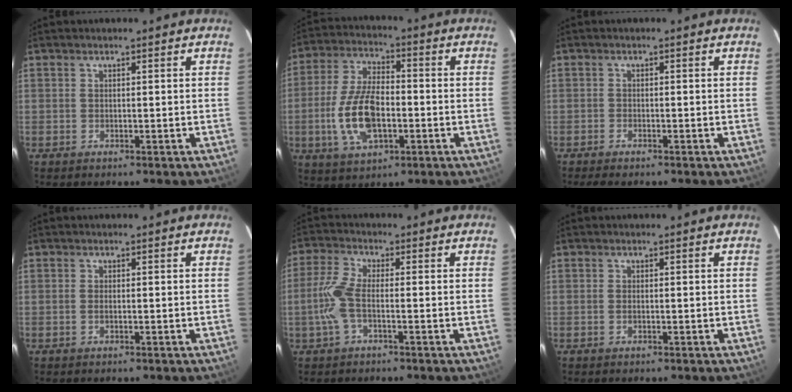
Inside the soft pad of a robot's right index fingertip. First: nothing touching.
{"total": 13.4, "force": [-3.1, 6.7, 11.2], "torque": [-0.236, 0.001, -0.053]}
{"total": 2.6, "force": [-2.3, 0.6, 1.1], "torque": [-0.036, -0.010, -0.039]}
{"total": 0.8, "force": [-0.2, 0.3, 0.7], "torque": [-0.017, 0.000, -0.005]}
{"total": 6.1, "force": [-1.6, 1.7, 5.6], "torque": [-0.132, 0.003, -0.033]}
{"total": 0.6, "force": [-0.1, 0.2, 0.5], "torque": [-0.013, 0.000, -0.004]}